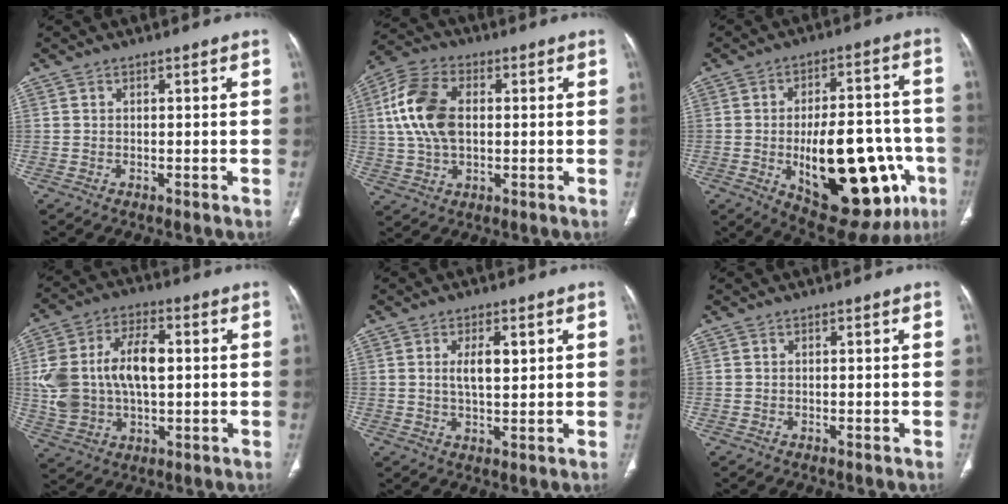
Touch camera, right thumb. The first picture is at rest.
{"total": 12.9, "force": [1.7, 7.9, 10.0], "torque": [-0.198, 0.010, 0.027]}
{"total": 25.7, "force": [-6.7, 11.8, 21.8], "torque": [-0.269, 0.020, -0.070]}
{"total": 16.2, "force": [1.5, 9.6, 13.0], "torque": [-0.244, 0.015, 0.034]}
{"total": 5.2, "force": [1.4, 2.2, 4.5], "torque": [-0.069, -0.010, 0.024]}
{"total": 0.0}